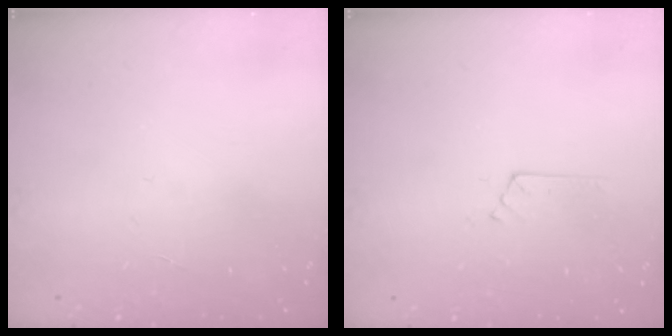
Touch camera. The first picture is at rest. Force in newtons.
{"total": 3.4, "press": 3.4, "slide": 0.4}